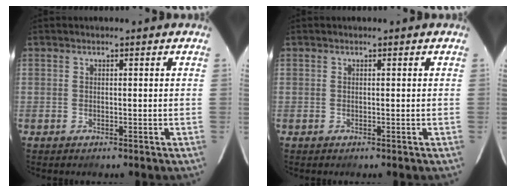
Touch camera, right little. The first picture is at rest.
{"total": 0.0}